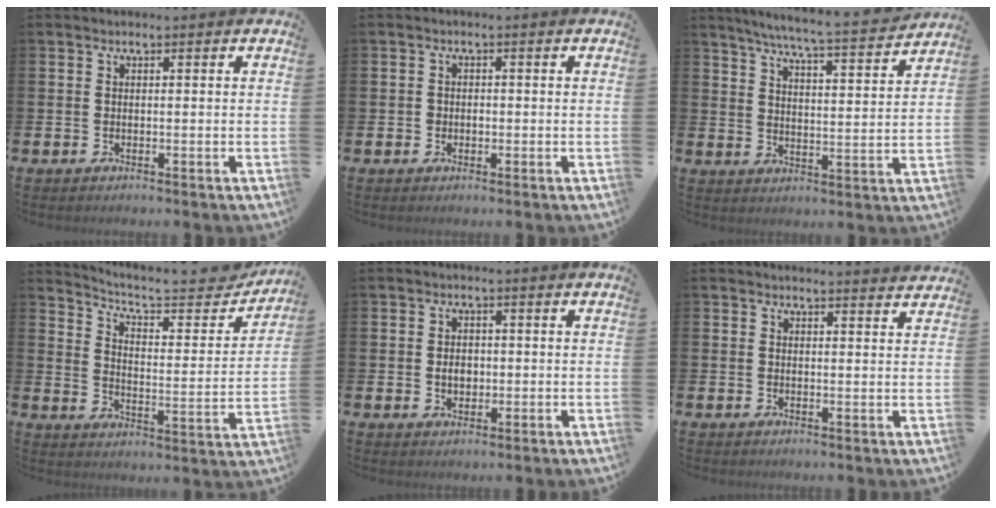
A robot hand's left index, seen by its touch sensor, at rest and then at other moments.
{"total": 1.2, "force": [-0.2, 1.1, 0.4], "torque": [0.002, 0.003, -0.009]}
{"total": 6.6, "force": [6.2, -0.3, 2.4], "torque": [-0.060, -0.048, 0.103]}
{"total": 6.5, "force": [5.9, 1.3, 2.3], "torque": [-0.068, -0.048, 0.095]}
{"total": 2.4, "force": [-0.1, 1.8, 1.6], "torque": [-0.012, 0.000, -0.009]}
{"total": 1.9, "force": [1.9, -0.1, -0.1], "torque": [0.011, -0.016, 0.032]}